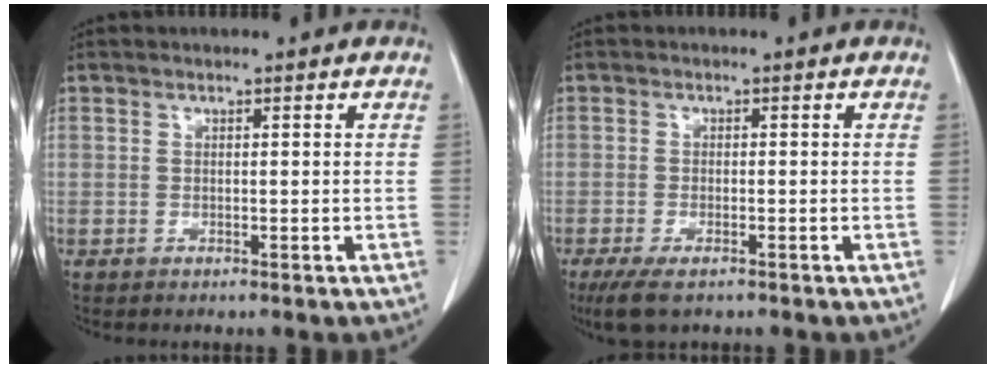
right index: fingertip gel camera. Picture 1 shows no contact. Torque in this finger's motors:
{"motor_torque": [0.54, -0.38, 0.18, 0.05]}